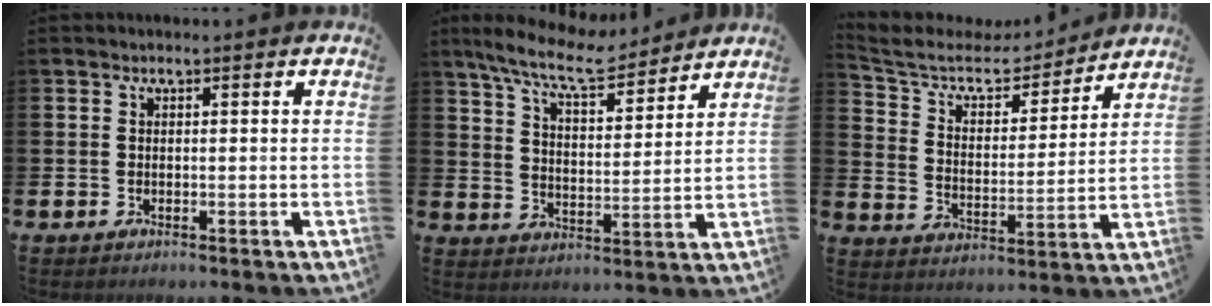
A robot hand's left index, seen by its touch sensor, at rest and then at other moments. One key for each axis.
{"total": 9.4, "fx": 8.5, "fy": 1.6, "fz": 3.6, "tx": -0.093, "ty": -0.044, "tz": 0.151}
{"total": 7.2, "fx": 6.1, "fy": 3.2, "fz": 2.1, "tx": -0.069, "ty": -0.049, "tz": 0.100}